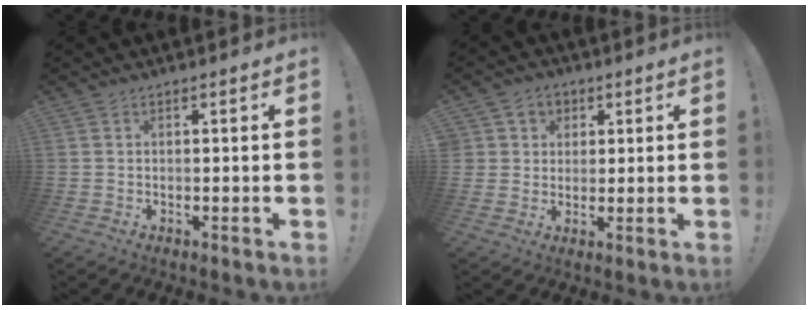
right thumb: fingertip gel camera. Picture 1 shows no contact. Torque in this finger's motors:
{"motor_torque": [0.45, 1.43, -0.18, 0.46, 0.01]}